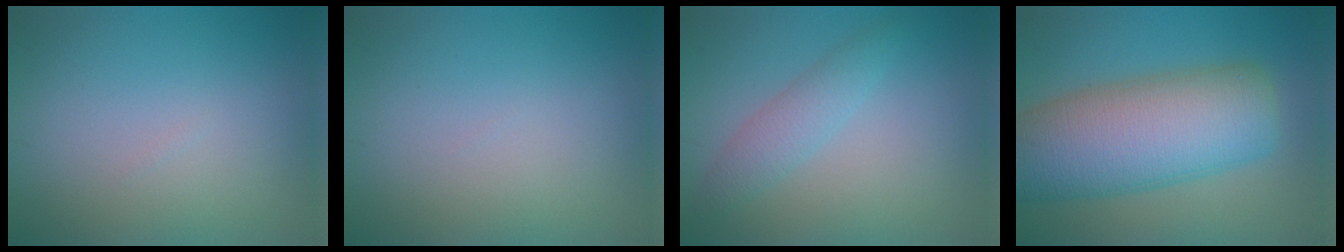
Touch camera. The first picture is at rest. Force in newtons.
{"total": 0.0}
{"total": 2.4, "press": 2.4, "slide": 0.1}
{"total": 12.1, "press": 12.1, "slide": 0.4}